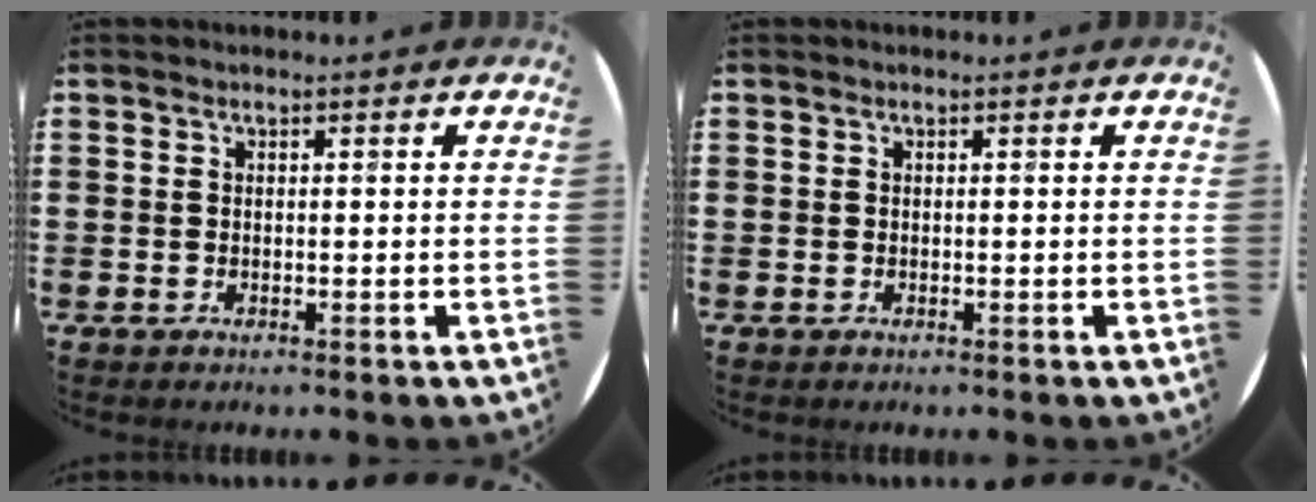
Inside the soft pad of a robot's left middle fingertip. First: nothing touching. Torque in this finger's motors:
{"motor_torque": [0.00, 0.00, 0.00, 0.00]}